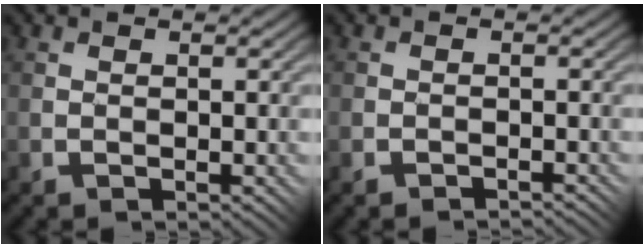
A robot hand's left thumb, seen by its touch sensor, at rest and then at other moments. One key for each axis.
{"total": 1.1, "fx": -0.9, "fy": -0.4, "fz": -0.5, "tx": 0.011, "ty": 0.009, "tz": -0.024}